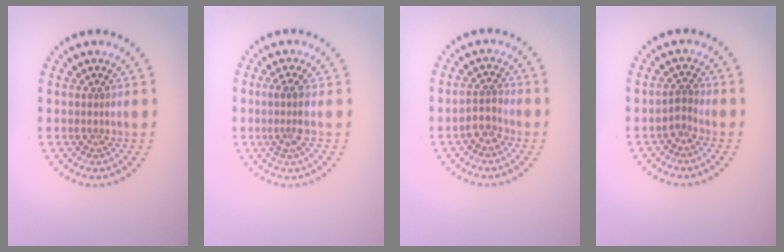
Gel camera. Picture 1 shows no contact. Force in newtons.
{"total": 2.1, "press": 1.7, "slide": 1.3}
{"total": 2.0, "press": 1.6, "slide": 1.1}
{"total": 1.3, "press": 0.9, "slide": 0.9}